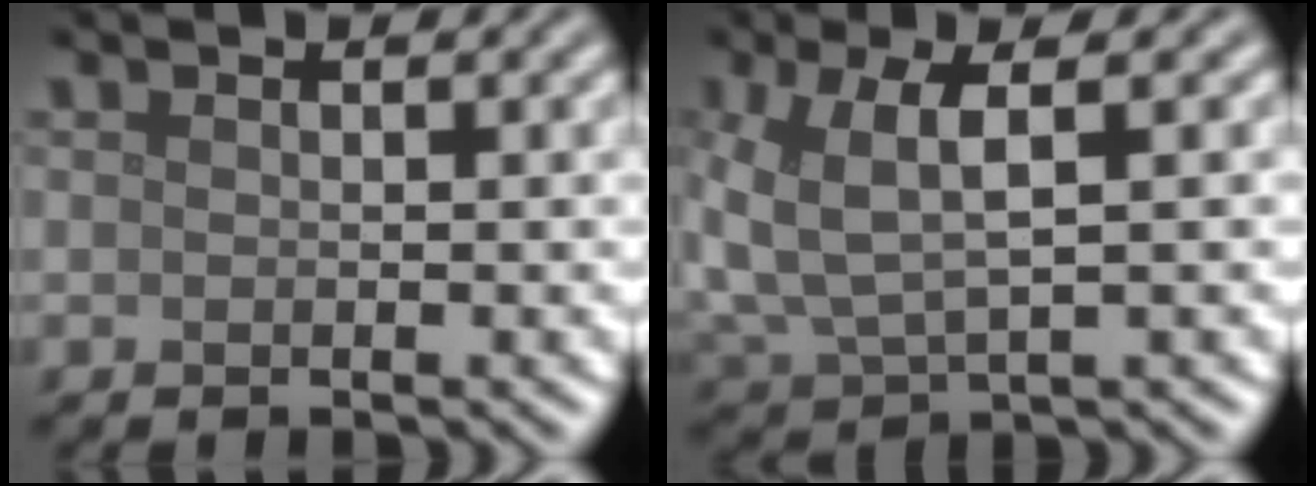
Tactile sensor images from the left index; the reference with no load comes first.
{"total": 5.9, "force": [1.0, 2.7, 5.2], "torque": [-0.129, 0.004, 0.021]}